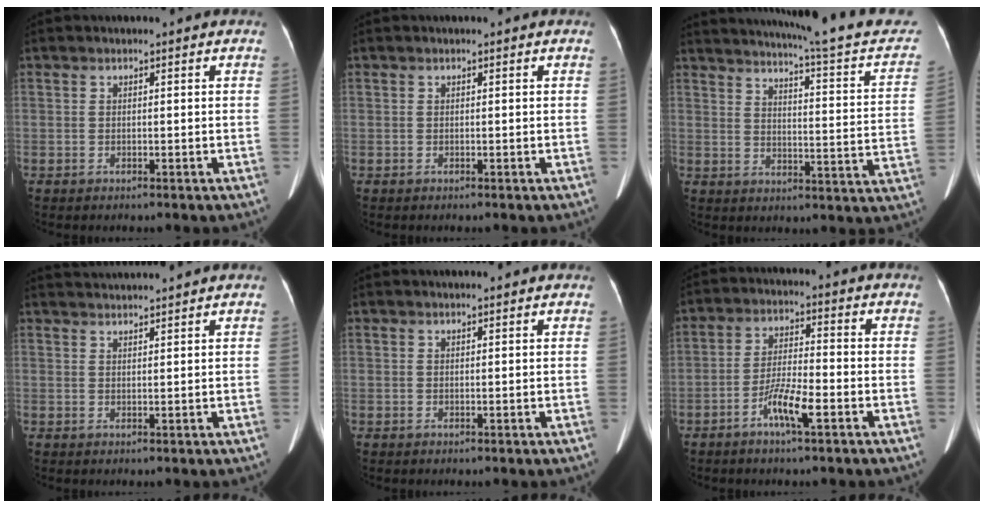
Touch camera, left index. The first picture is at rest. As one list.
[{"total": 0.0}, {"total": 21.9, "force": [19.5, 1.0, 9.9], "torque": [-0.132, -0.050, 0.231]}, {"total": 4.6, "force": [4.5, -1.0, 0.9], "torque": [-0.013, 0.024, 0.071]}, {"total": 2.6, "force": [2.5, 0.2, 0.8], "torque": [-0.012, 0.018, 0.028]}, {"total": 6.1, "force": [-3.2, 0.5, 5.2], "torque": [-0.105, -0.001, -0.061]}]